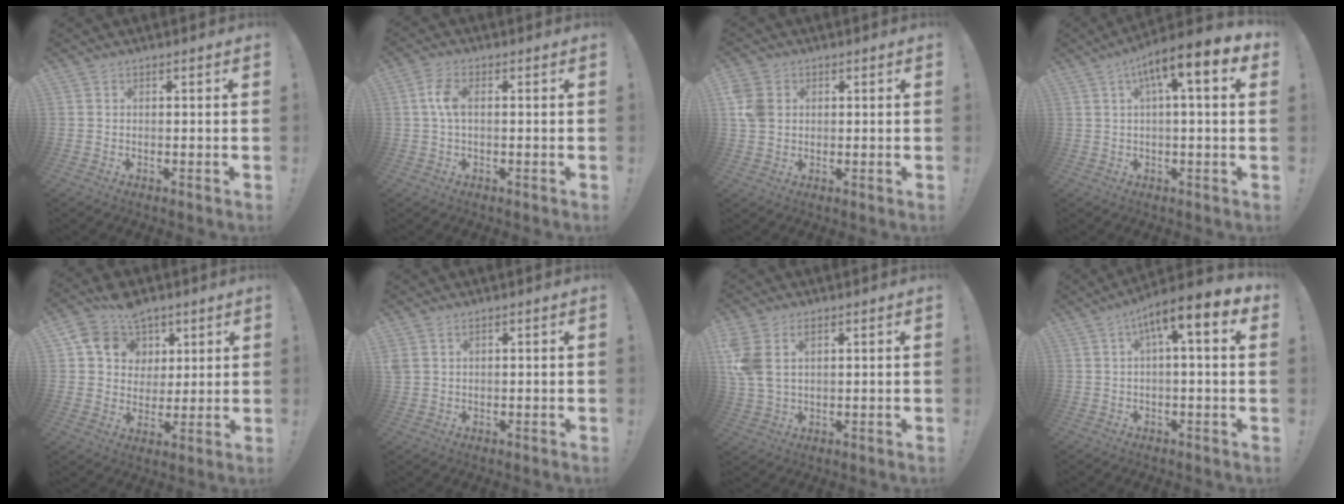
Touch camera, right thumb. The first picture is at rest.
{"total": 5.4, "force": [0.6, 2.8, 4.6], "torque": [-0.089, 0.004, 0.008]}
{"total": 6.8, "force": [1.4, 5.5, 3.7], "torque": [-0.073, 0.008, 0.030]}
{"total": 10.3, "force": [3.7, 1.9, 9.4], "torque": [-0.152, -0.016, 0.057]}
{"total": 13.4, "force": [6.8, 10.6, 4.8], "torque": [-0.071, -0.034, 0.136]}
{"total": 2.4, "force": [1.3, 1.5, 1.4], "torque": [-0.033, 0.002, 0.027]}
{"total": 7.3, "force": [3.4, 4.4, 4.8], "torque": [-0.099, -0.010, 0.066]}
{"total": 9.0, "force": [3.1, 1.7, 8.3], "torque": [-0.138, -0.016, 0.050]}